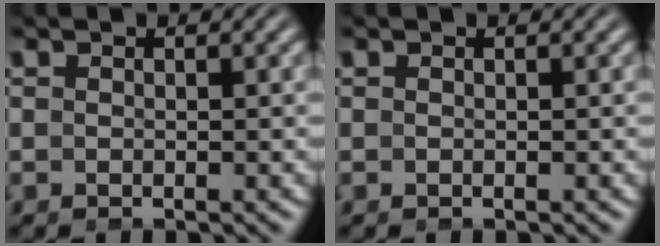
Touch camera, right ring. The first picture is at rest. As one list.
[{"total": 0.0}]